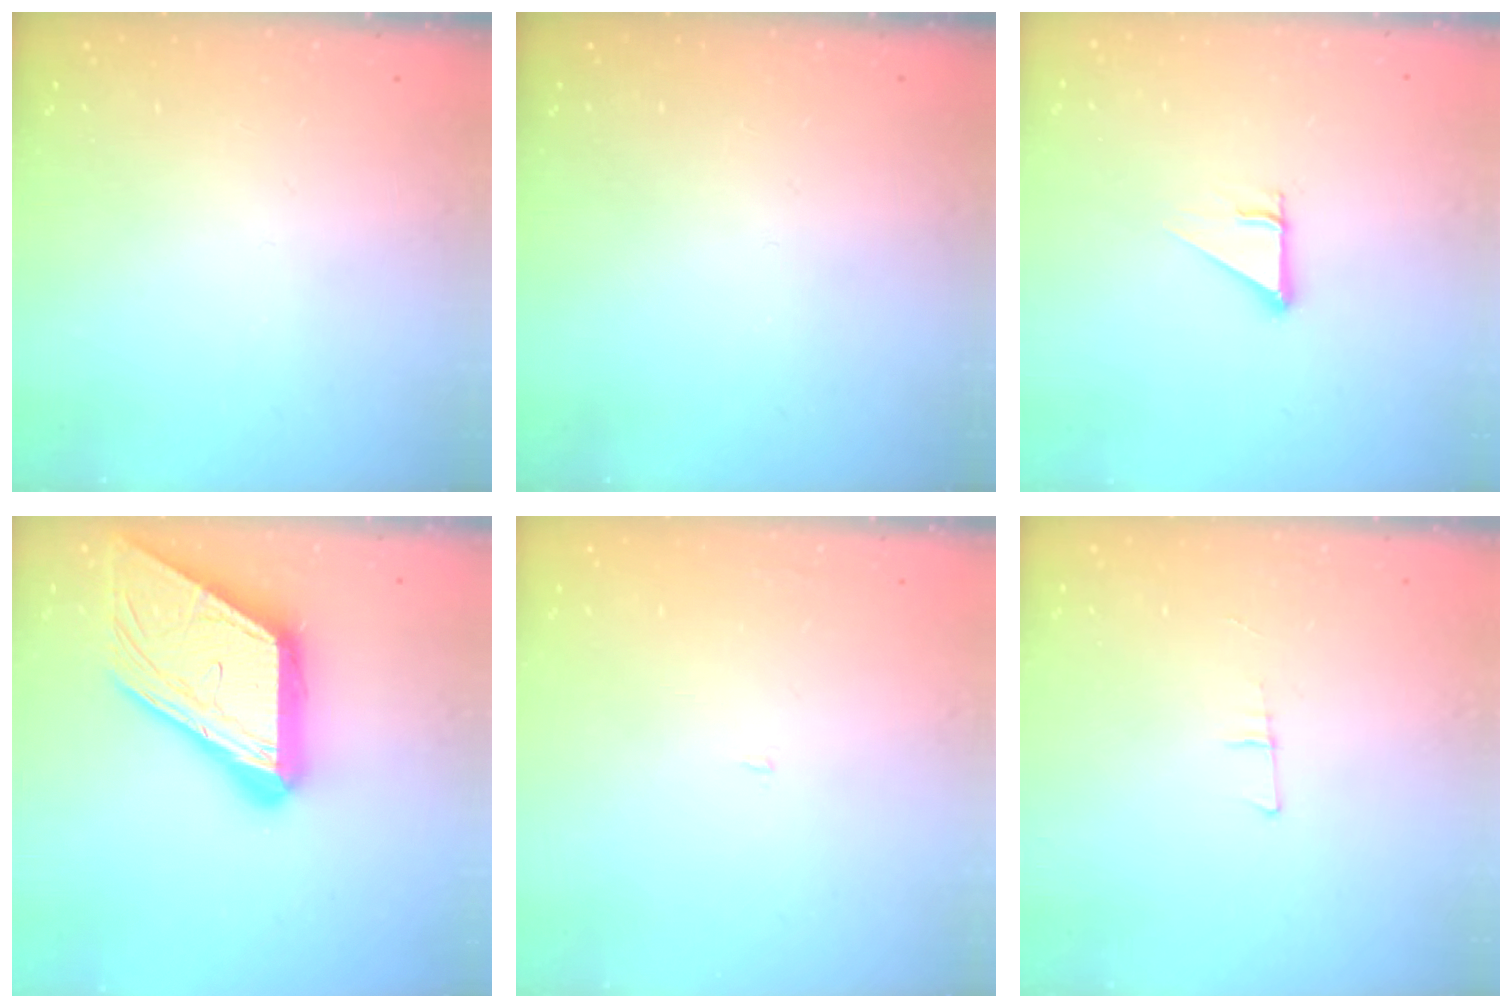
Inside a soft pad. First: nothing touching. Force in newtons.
{"total": 0.0}
{"total": 2.5, "press": 2.5, "slide": 0.2}
{"total": 22.4, "press": 22.2, "slide": 2.6}
{"total": 1.2, "press": 1.2, "slide": 0.1}
{"total": 5.6, "press": 4.7, "slide": 2.9}